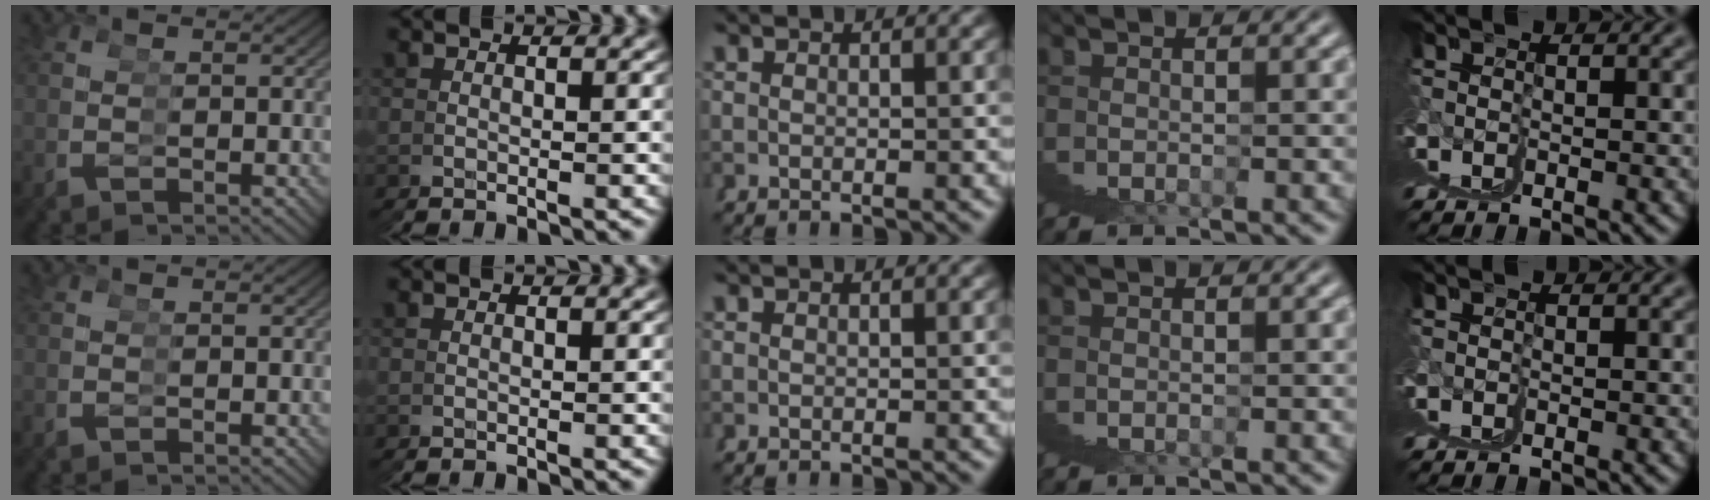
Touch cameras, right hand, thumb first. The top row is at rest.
{}